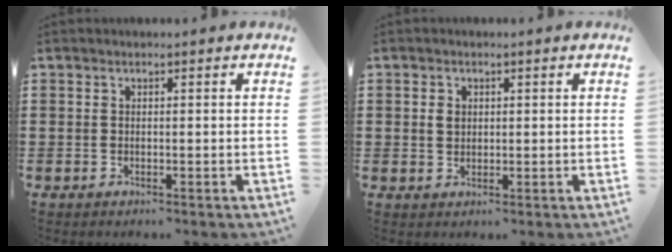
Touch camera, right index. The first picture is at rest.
{"total": 1.6, "force": [0.3, 1.2, 1.0], "torque": [-0.024, 0.004, 0.006]}